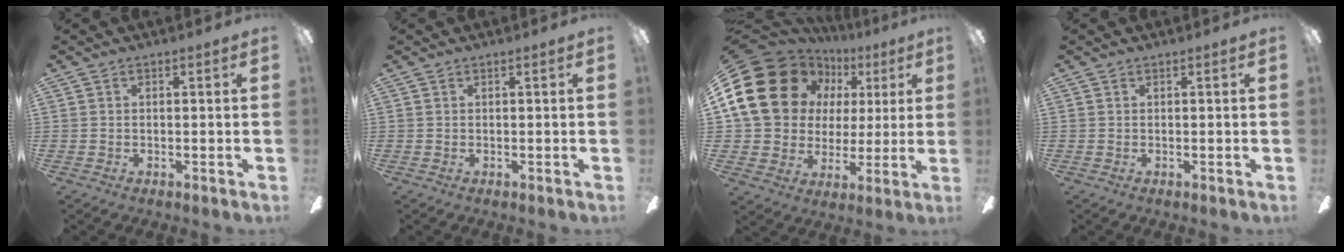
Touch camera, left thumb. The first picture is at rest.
{"total": 0.0}
{"total": 23.1, "force": [7.7, 18.9, 10.8], "torque": [-0.221, -0.030, 0.162]}
{"total": 0.0}